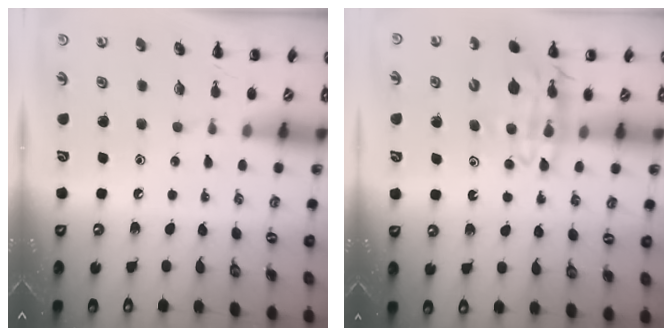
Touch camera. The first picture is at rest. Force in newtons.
{"total": 13.2, "press": 12.7, "slide": 3.4}